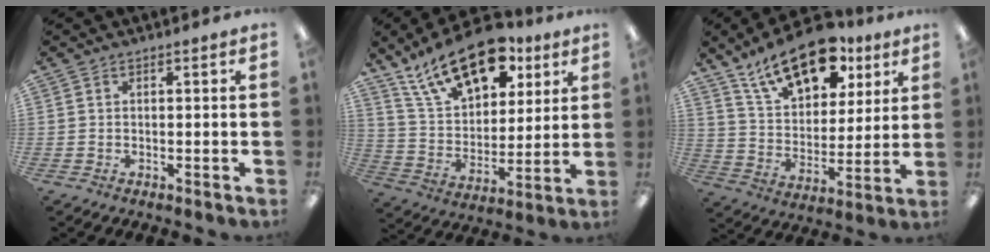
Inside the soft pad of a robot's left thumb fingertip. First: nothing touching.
{"total": 20.1, "force": [13.2, 10.2, 11.3], "torque": [-0.185, -0.062, 0.233]}
{"total": 18.1, "force": [12.3, 9.1, 9.6], "torque": [-0.154, -0.060, 0.217]}